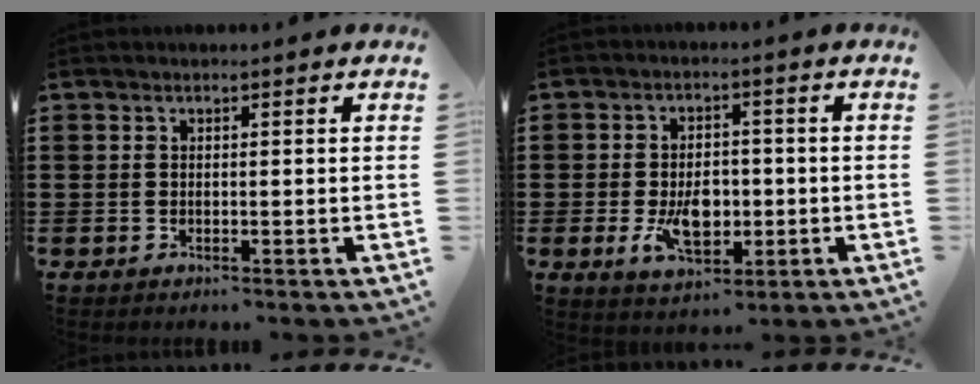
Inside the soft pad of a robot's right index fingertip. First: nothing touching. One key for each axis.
{"total": 6.9, "fx": -1.5, "fy": 4.2, "fz": 5.4, "tx": -0.089, "ty": 0.001, "tz": -0.028}